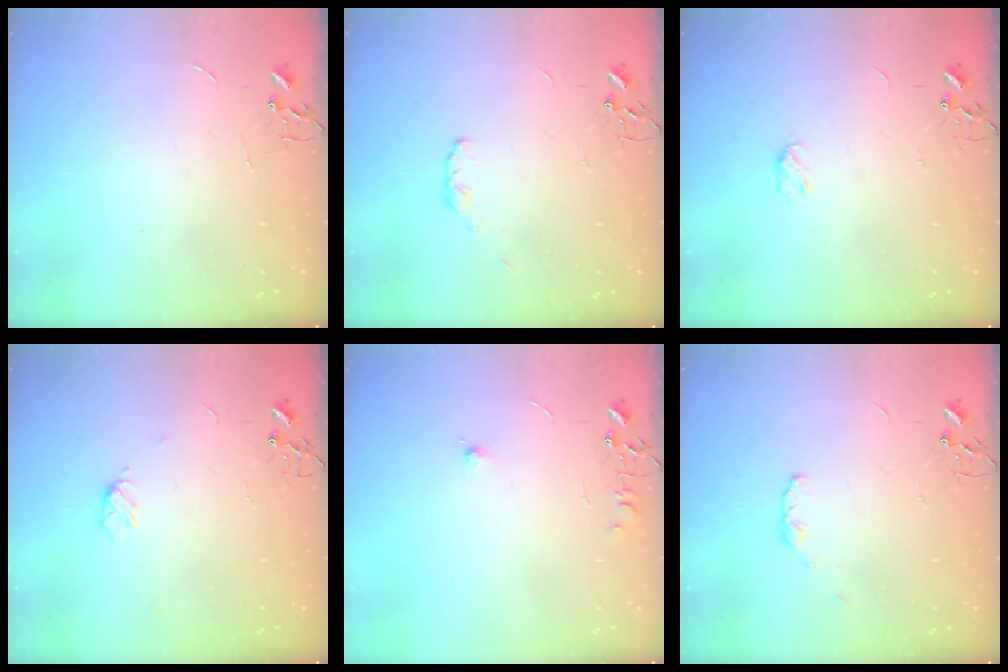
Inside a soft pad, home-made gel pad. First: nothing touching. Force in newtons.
{"total": 4.0, "press": 4.0, "slide": 0.6}
{"total": 3.5, "press": 3.5, "slide": 0.5}
{"total": 4.5, "press": 4.5, "slide": 0.6}
{"total": 5.6, "press": 5.5, "slide": 0.5}
{"total": 4.0, "press": 4.0, "slide": 0.6}